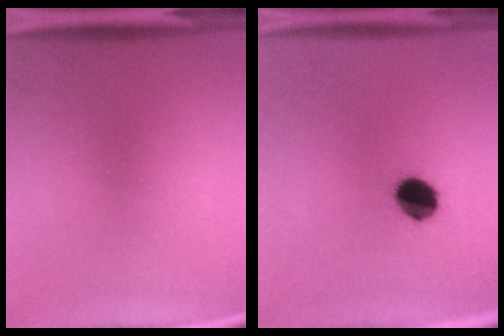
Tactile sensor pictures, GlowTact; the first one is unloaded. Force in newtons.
{"total": 8.7}